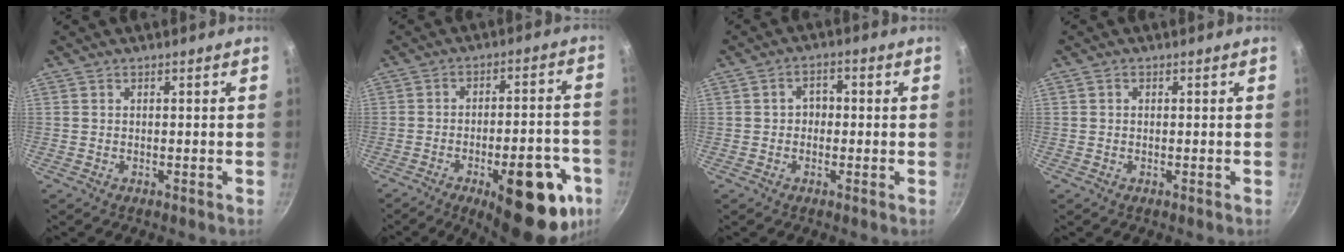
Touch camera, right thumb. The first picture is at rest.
{"total": 21.6, "force": [-9.6, 8.3, 17.5], "torque": [-0.172, 0.033, -0.120]}
{"total": 3.4, "force": [-0.1, 2.7, 2.2], "torque": [-0.014, 0.011, -0.006]}
{"total": 0.6, "force": [0.1, 0.5, 0.3], "torque": [-0.004, 0.004, 0.002]}